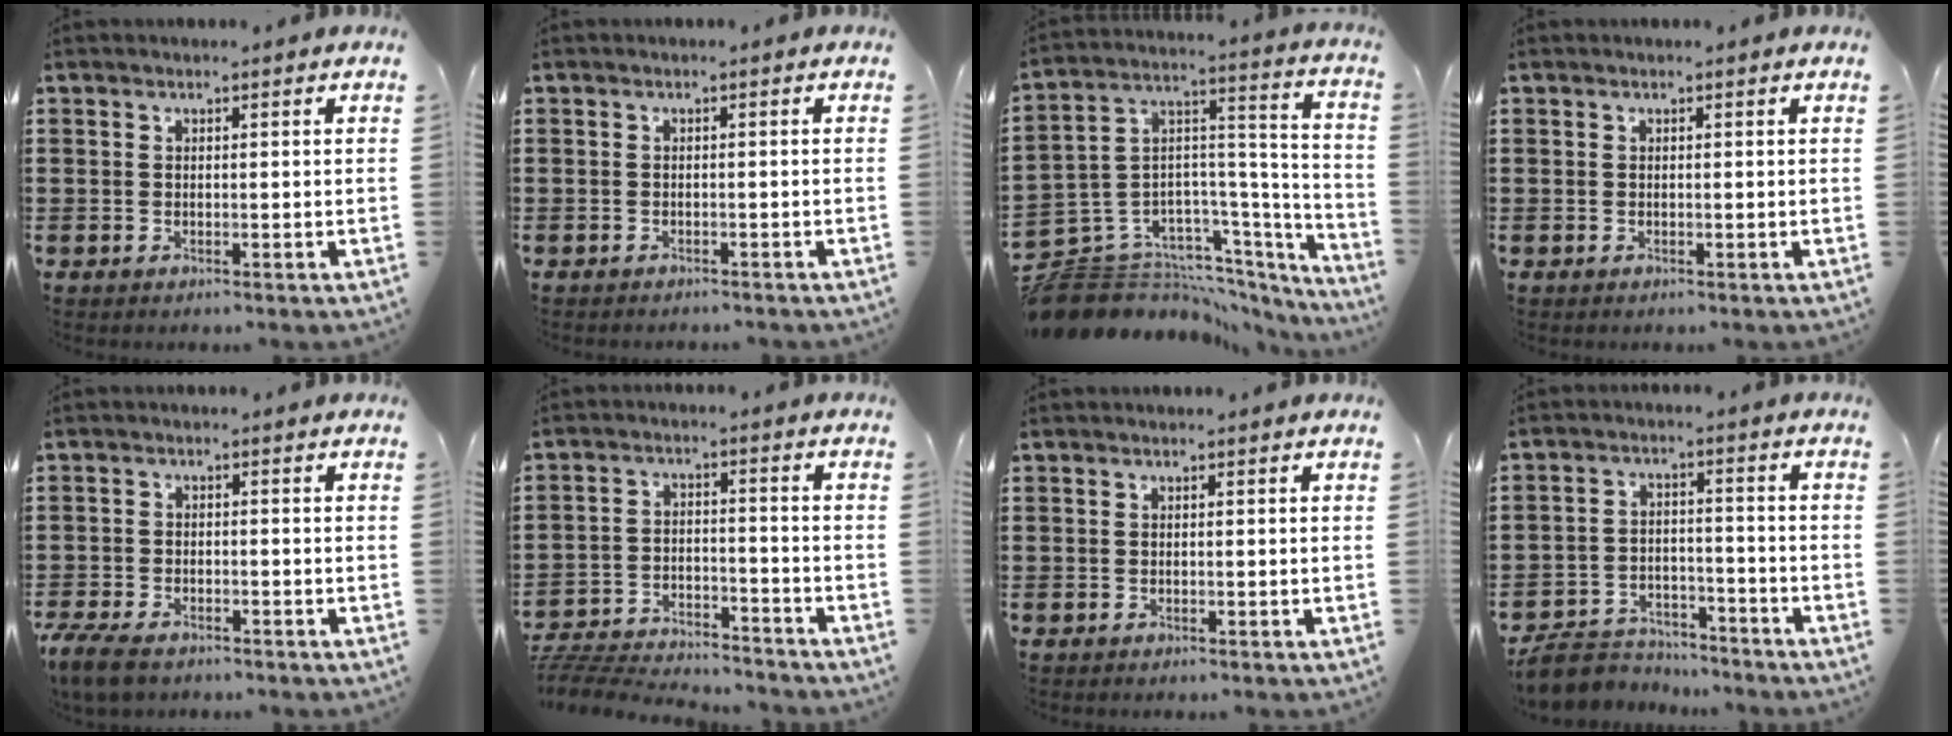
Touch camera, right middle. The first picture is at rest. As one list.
[{"total": 0.6, "force": [-0.6, 0.0, 0.0], "torque": [0.000, -0.001, -0.013]}, {"total": 7.5, "force": [-6.3, 4.0, 0.5], "torque": [-0.030, -0.010, -0.121]}, {"total": 0.0}, {"total": 3.4, "force": [-2.9, 1.0, 1.5], "torque": [-0.055, -0.007, -0.065]}, {"total": 5.9, "force": [-5.8, 0.6, 0.7], "torque": [-0.022, 0.005, -0.121]}, {"total": 0.0}, {"total": 6.5, "force": [-6.2, 1.6, 0.8], "torque": [-0.029, 0.012, -0.126]}]